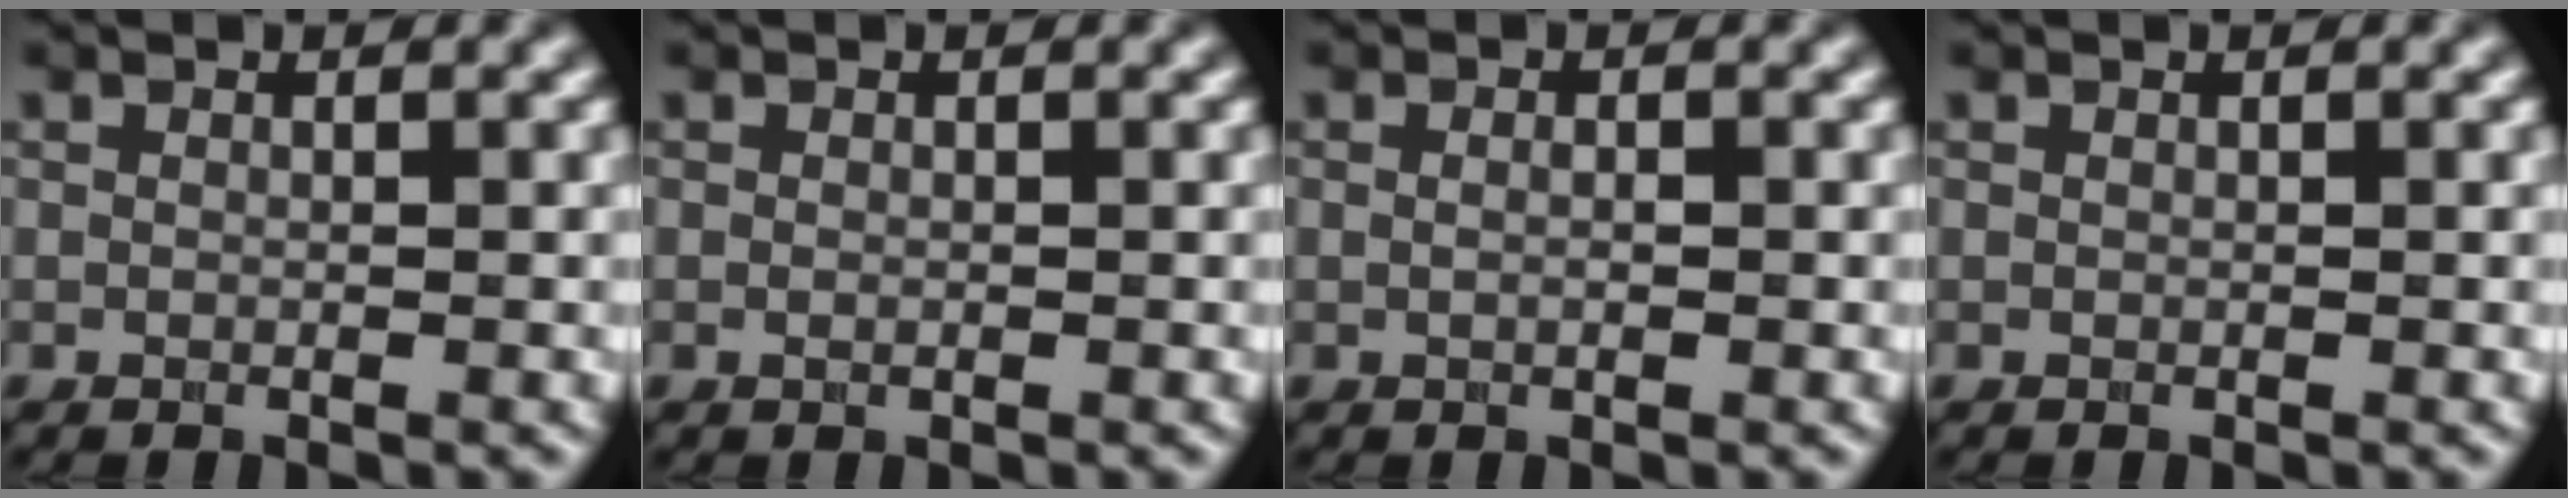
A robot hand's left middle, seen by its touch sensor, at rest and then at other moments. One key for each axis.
{"total": 0.5, "fx": -0.1, "fy": 0.3, "fz": 0.4, "tx": -0.010, "ty": -0.002, "tz": -0.001}
{"total": 1.5, "fx": 0.3, "fy": 0.8, "fz": 1.2, "tx": -0.009, "ty": 0.000, "tz": -0.008}
{"total": 0.0}